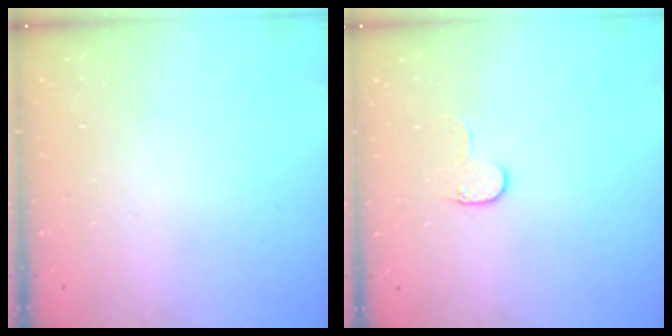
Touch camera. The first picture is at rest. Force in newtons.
{"total": 5.5, "press": 5.5, "slide": 0.5}